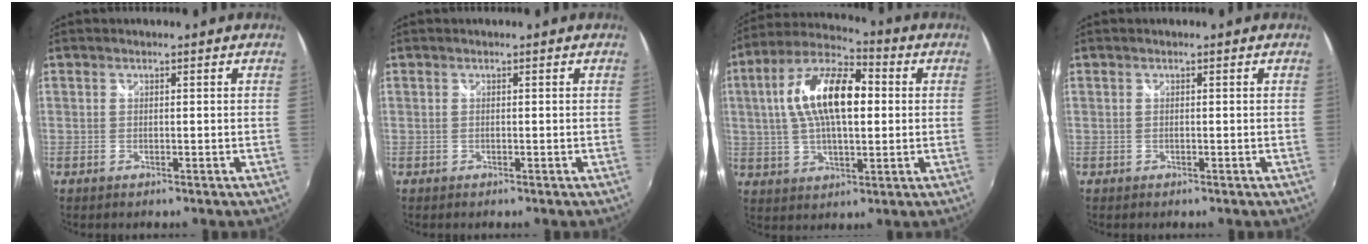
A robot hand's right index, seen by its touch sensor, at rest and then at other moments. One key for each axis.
{"total": 0.0}
{"total": 16.0, "fx": 2.2, "fy": 7.3, "fz": 14.1, "tx": -0.264, "ty": 0.023, "tz": 0.030}
{"total": 0.0}